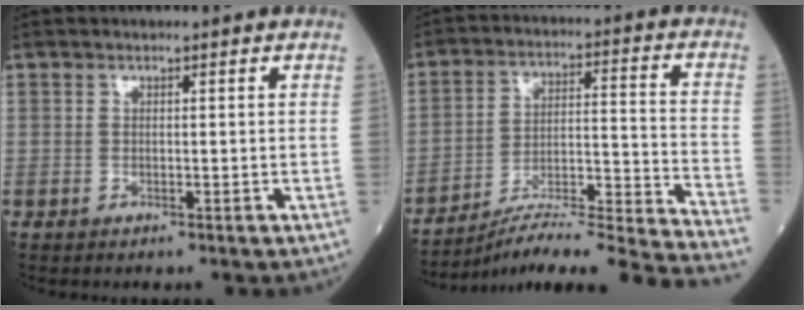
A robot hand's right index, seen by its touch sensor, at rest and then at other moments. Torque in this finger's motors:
{"motor_torque": [-0.83, -0.87, 0.03, 0.03]}